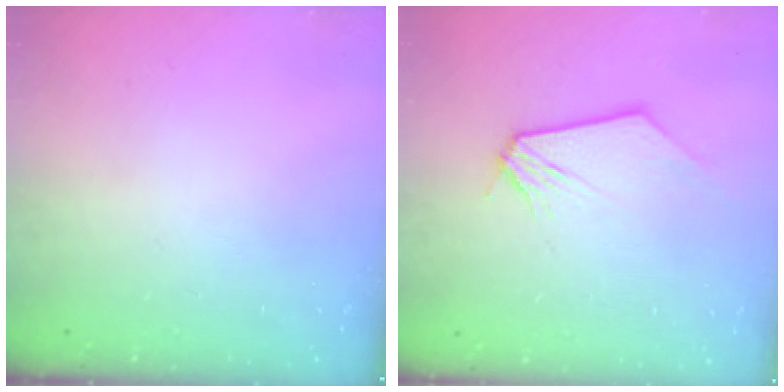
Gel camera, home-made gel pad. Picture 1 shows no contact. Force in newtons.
{"total": 0.0}